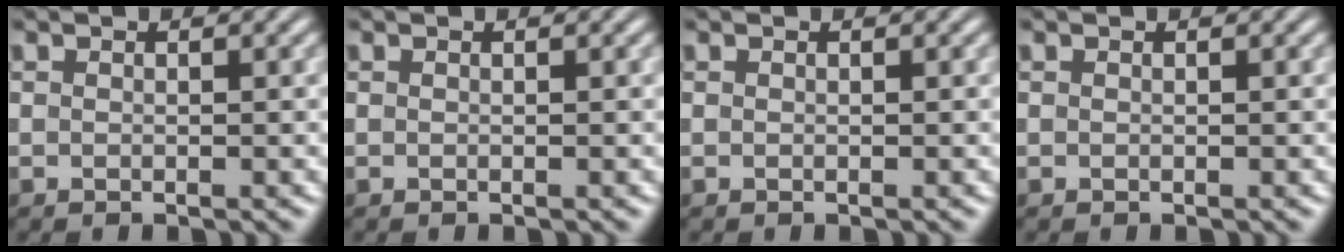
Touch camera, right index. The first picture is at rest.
{"total": 0.0}
{"total": 0.0}
{"total": 0.0}